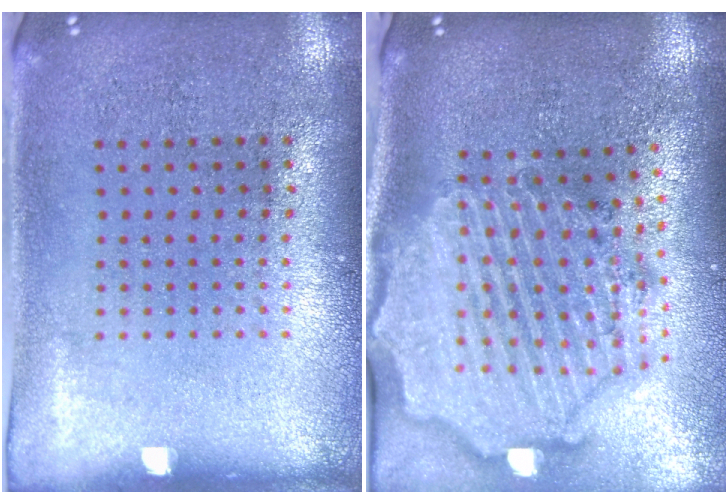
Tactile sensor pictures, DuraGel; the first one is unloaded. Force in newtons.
{"total": 3.5, "press": 2.9, "slide": 2.0}